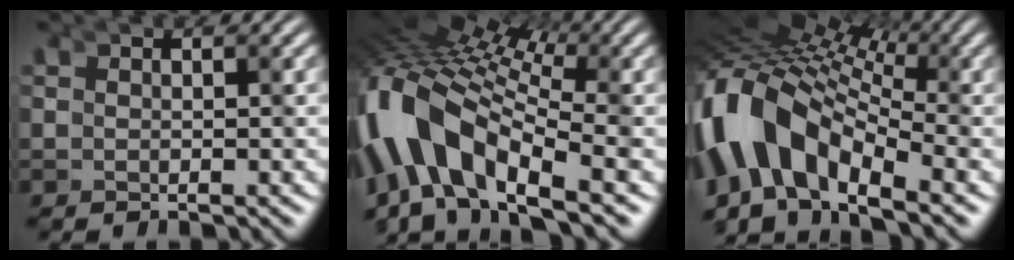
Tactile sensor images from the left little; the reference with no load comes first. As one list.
[{"total": 10.4, "force": [-4.2, 6.4, 7.1], "torque": [-0.199, -0.054, -0.052]}, {"total": 10.8, "force": [-4.1, 7.8, 6.3], "torque": [-0.189, -0.051, -0.062]}]